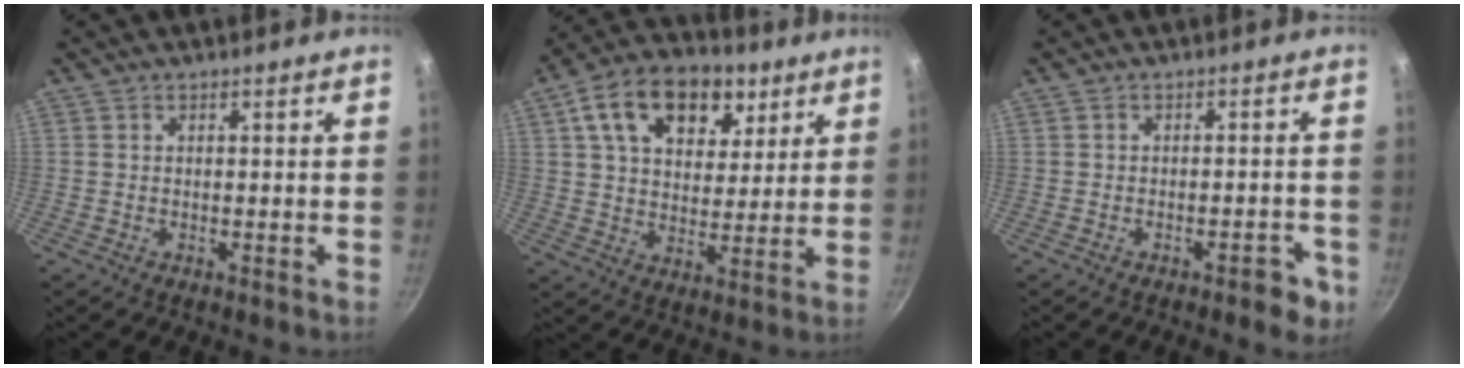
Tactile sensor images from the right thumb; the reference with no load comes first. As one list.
[{"total": 18.3, "force": [8.4, 12.0, 11.0], "torque": [-0.157, -0.011, 0.130]}, {"total": 4.9, "force": [-2.4, 2.1, 3.8], "torque": [-0.029, 0.021, -0.023]}]